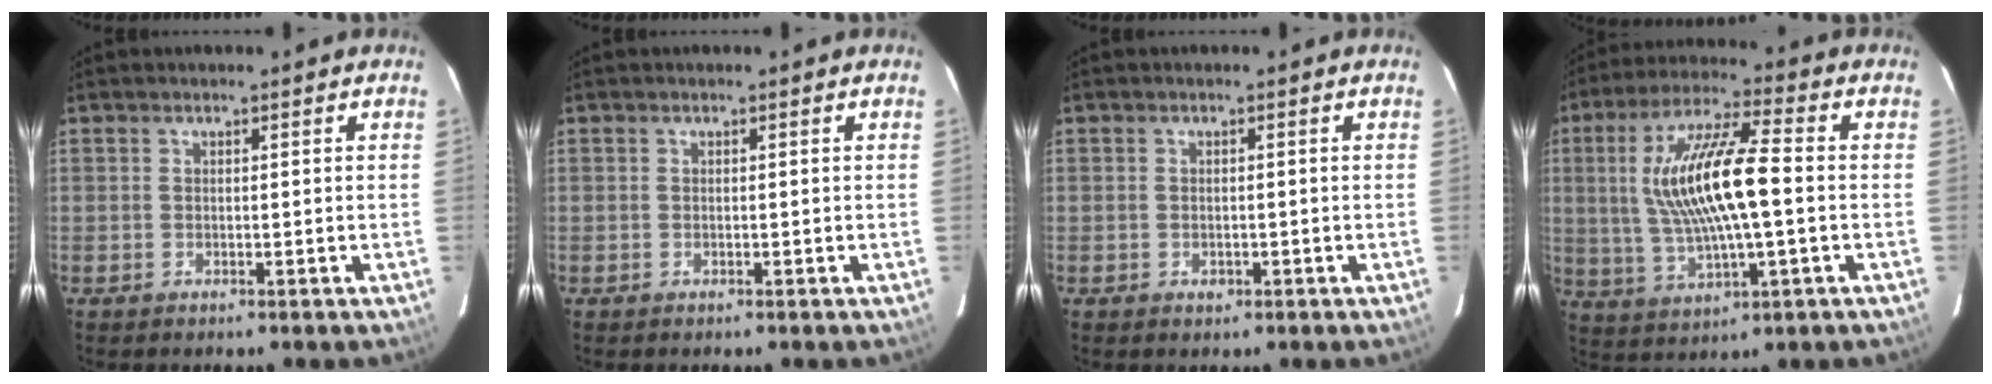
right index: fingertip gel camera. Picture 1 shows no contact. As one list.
[{"total": 0.0}, {"total": 1.2, "force": [-0.4, 1.0, 0.4], "torque": [-0.006, -0.001, -0.004]}, {"total": 15.9, "force": [0.6, 3.9, 15.4], "torque": [-0.294, 0.008, 0.018]}]